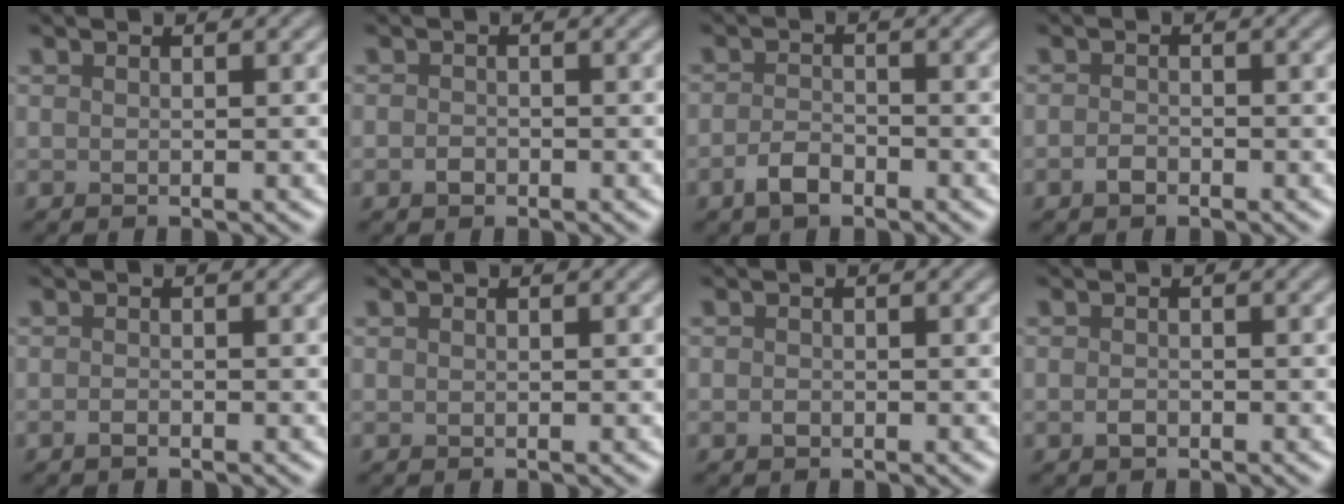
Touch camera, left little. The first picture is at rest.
{"total": 1.1, "force": [-0.6, 0.8, 0.4], "torque": [-0.004, -0.001, -0.018]}
{"total": 2.2, "force": [-1.6, 1.0, 1.2], "torque": [-0.023, 0.003, -0.035]}
{"total": 1.2, "force": [-0.9, 0.7, 0.5], "torque": [-0.009, 0.001, -0.020]}
{"total": 0.7, "force": [-0.6, 0.3, 0.3], "torque": [-0.007, 0.000, -0.014]}
{"total": 0.0}
{"total": 0.8, "force": [-0.3, 0.7, 0.3], "torque": [-0.005, -0.002, -0.011]}
{"total": 1.1, "force": [-0.5, 0.7, 0.6], "torque": [-0.011, -0.001, -0.014]}